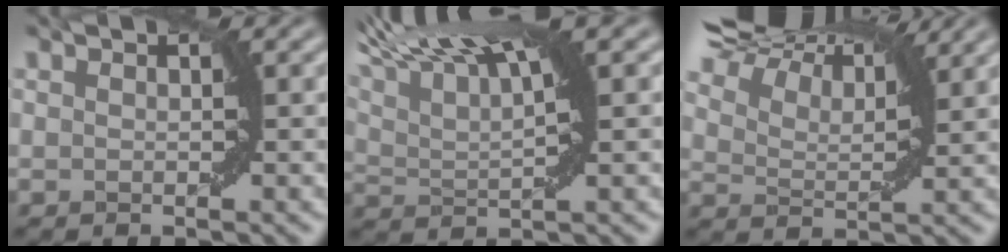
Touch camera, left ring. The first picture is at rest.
{"total": 11.0, "force": [7.6, 2.5, 7.5], "torque": [-0.126, 0.032, 0.109]}
{"total": 10.9, "force": [9.4, 2.6, 4.8], "torque": [-0.104, 0.027, 0.130]}